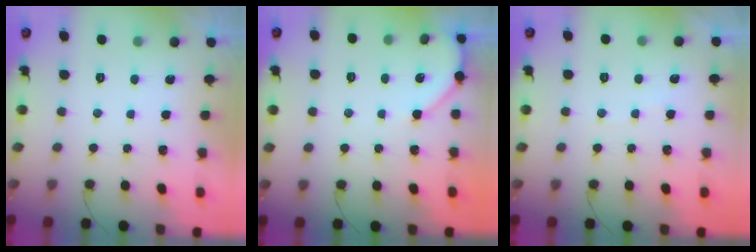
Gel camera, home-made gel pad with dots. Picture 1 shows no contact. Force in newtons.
{"total": 5.0, "press": 4.9, "slide": 0.7}
{"total": 2.4, "press": 2.3, "slide": 0.3}